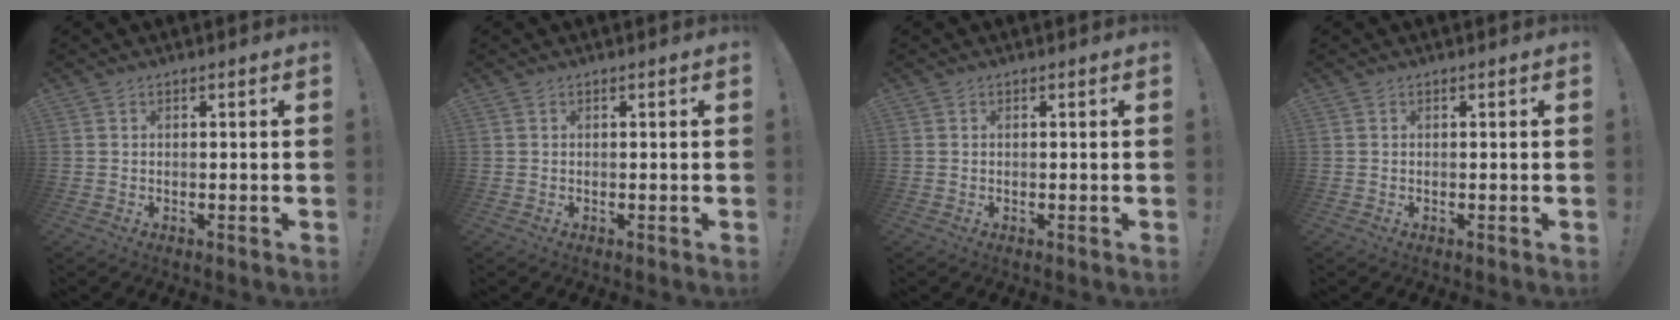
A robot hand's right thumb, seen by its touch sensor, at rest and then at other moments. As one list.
[{"total": 0.0}, {"total": 0.0}, {"total": 0.0}]